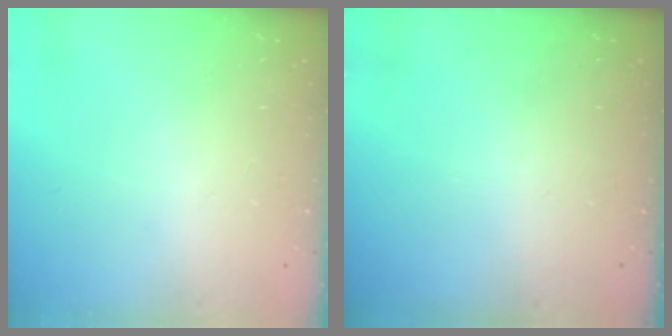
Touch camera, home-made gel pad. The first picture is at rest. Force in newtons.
{"total": 0.0}